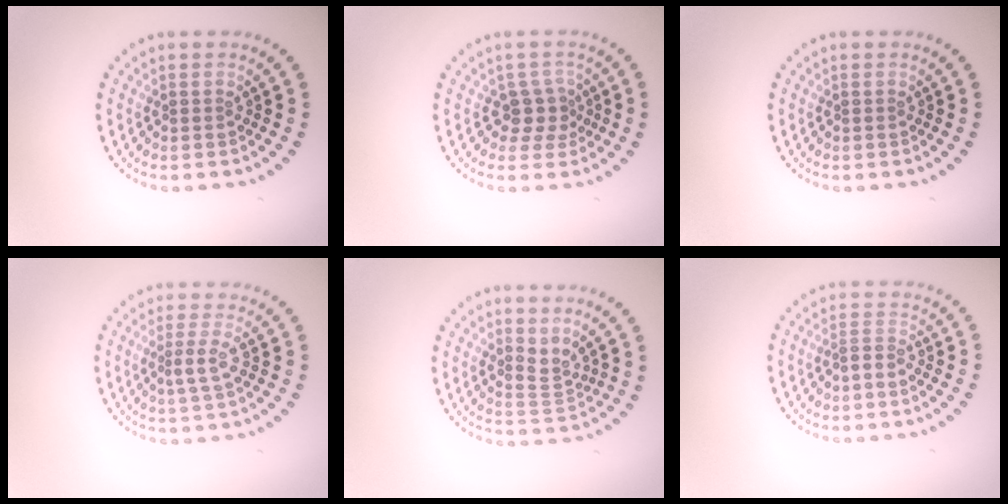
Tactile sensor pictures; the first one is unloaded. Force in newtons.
{"total": 2.5, "press": 2.0, "slide": 1.5}
{"total": 0.0}
{"total": 1.9, "press": 1.5, "slide": 1.2}
{"total": 2.1, "press": 1.5, "slide": 1.5}
{"total": 1.3, "press": 1.0, "slide": 0.7}